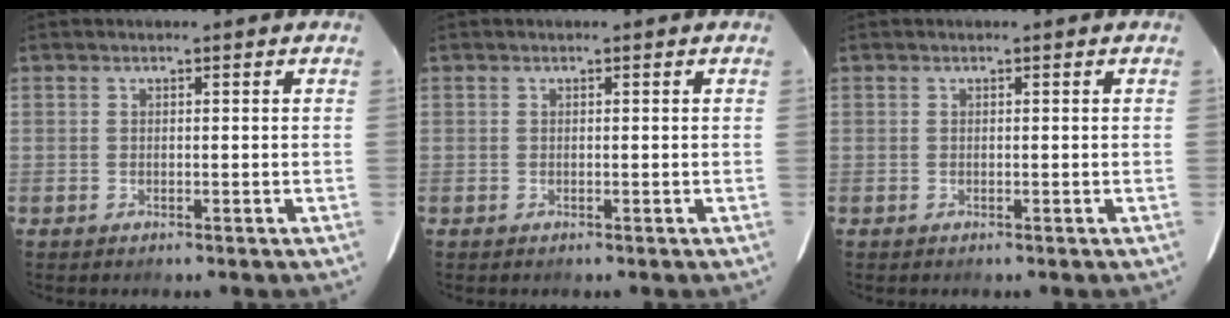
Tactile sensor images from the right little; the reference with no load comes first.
{"total": 0.0}
{"total": 0.0}